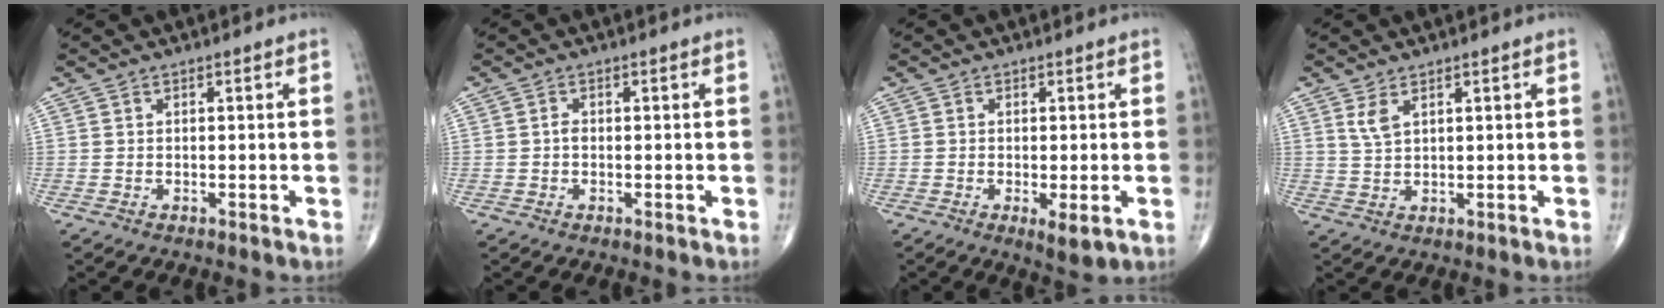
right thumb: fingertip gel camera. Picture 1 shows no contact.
{"total": 1.0, "force": [-0.2, 0.7, 0.7], "torque": [-0.008, 0.003, -0.005]}
{"total": 4.0, "force": [-1.2, 1.2, 3.6], "torque": [-0.059, -0.012, -0.018]}
{"total": 2.8, "force": [1.5, 1.2, 2.1], "torque": [-0.043, -0.005, 0.038]}